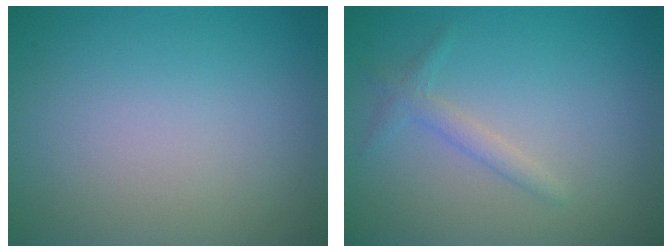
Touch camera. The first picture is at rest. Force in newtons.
{"total": 1.4, "press": 1.4, "slide": 0.1}